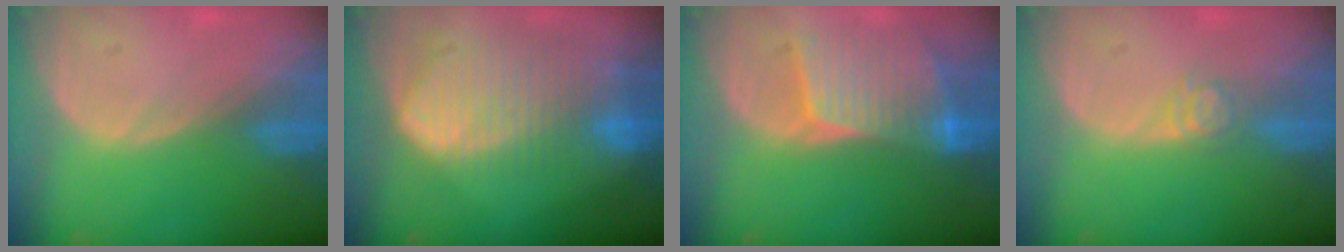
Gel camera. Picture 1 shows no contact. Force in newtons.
{"total": 10.5, "press": 9.0, "slide": 5.3}
{"total": 8.4, "press": 7.7, "slide": 3.4}
{"total": 3.0, "press": 2.5, "slide": 1.7}